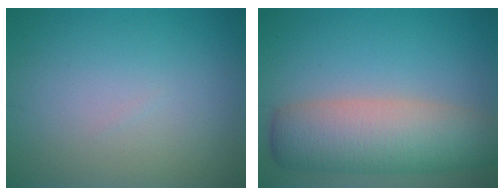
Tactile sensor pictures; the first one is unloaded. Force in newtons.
{"total": 8.1, "press": 8.1, "slide": 0.4}